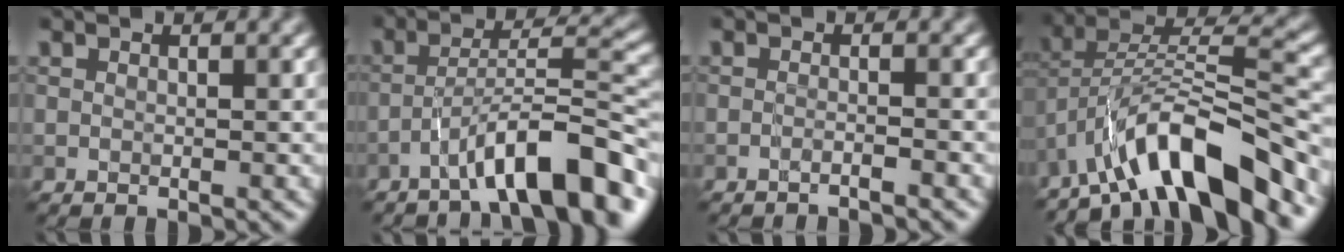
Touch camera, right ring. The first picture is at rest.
{"total": 8.9, "force": [-5.6, 1.8, 6.7], "torque": [-0.098, 0.021, -0.089]}
{"total": 1.5, "force": [-1.2, 0.1, 0.8], "torque": [-0.009, -0.004, -0.028]}
{"total": 11.0, "force": [-7.1, 3.3, 7.7], "torque": [-0.109, 0.017, -0.128]}